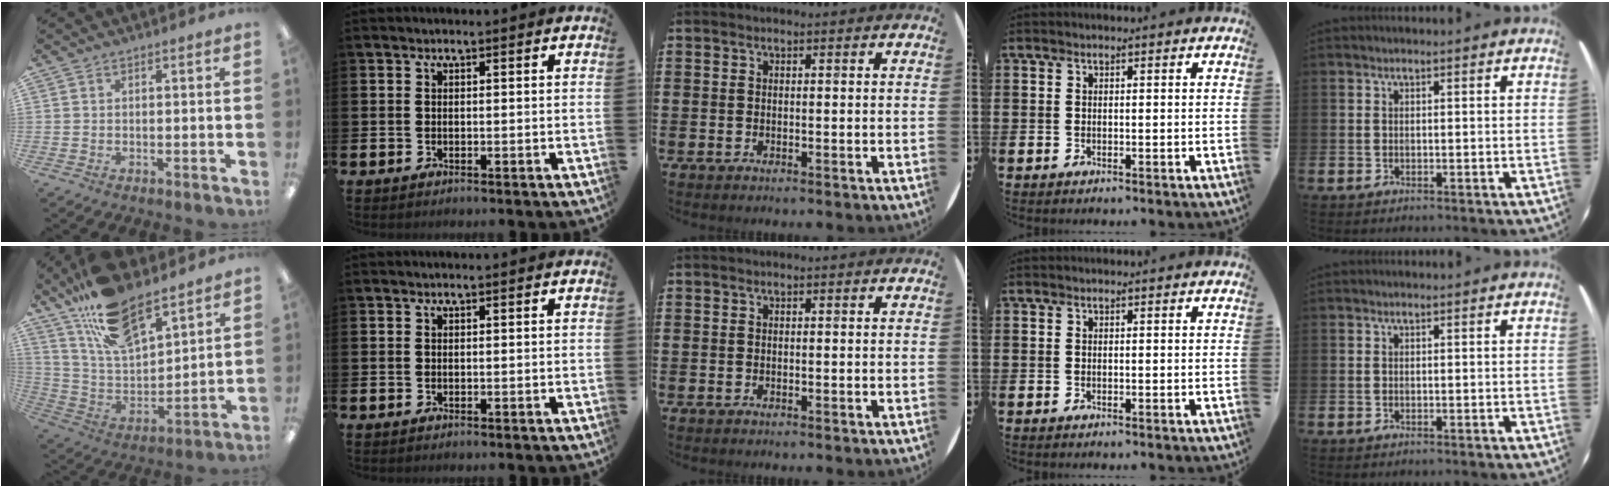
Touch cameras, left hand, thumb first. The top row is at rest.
{"thumb": {"total": 17.5, "force": [13.6, 6.2, 9.1], "torque": [-0.185, -0.070, 0.242]}}